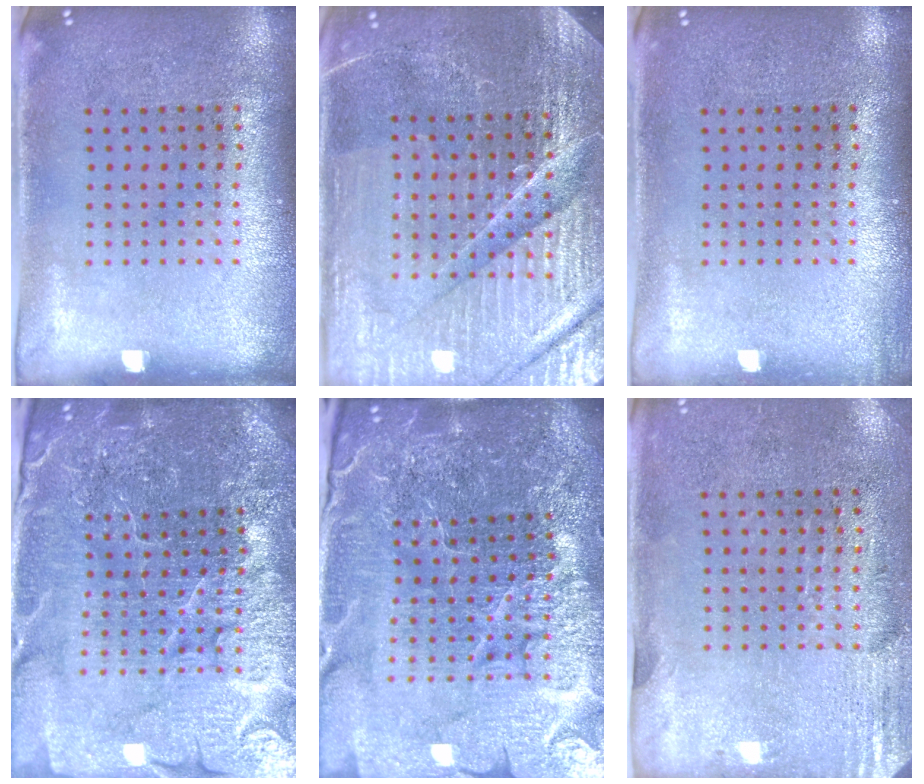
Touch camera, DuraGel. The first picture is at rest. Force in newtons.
{"total": 5.5, "press": 5.1, "slide": 2.1}
{"total": 0.7, "press": 0.7, "slide": 0.0}
{"total": 5.7, "press": 5.2, "slide": 2.3}
{"total": 6.5, "press": 5.7, "slide": 3.1}
{"total": 2.8, "press": 2.5, "slide": 1.4}